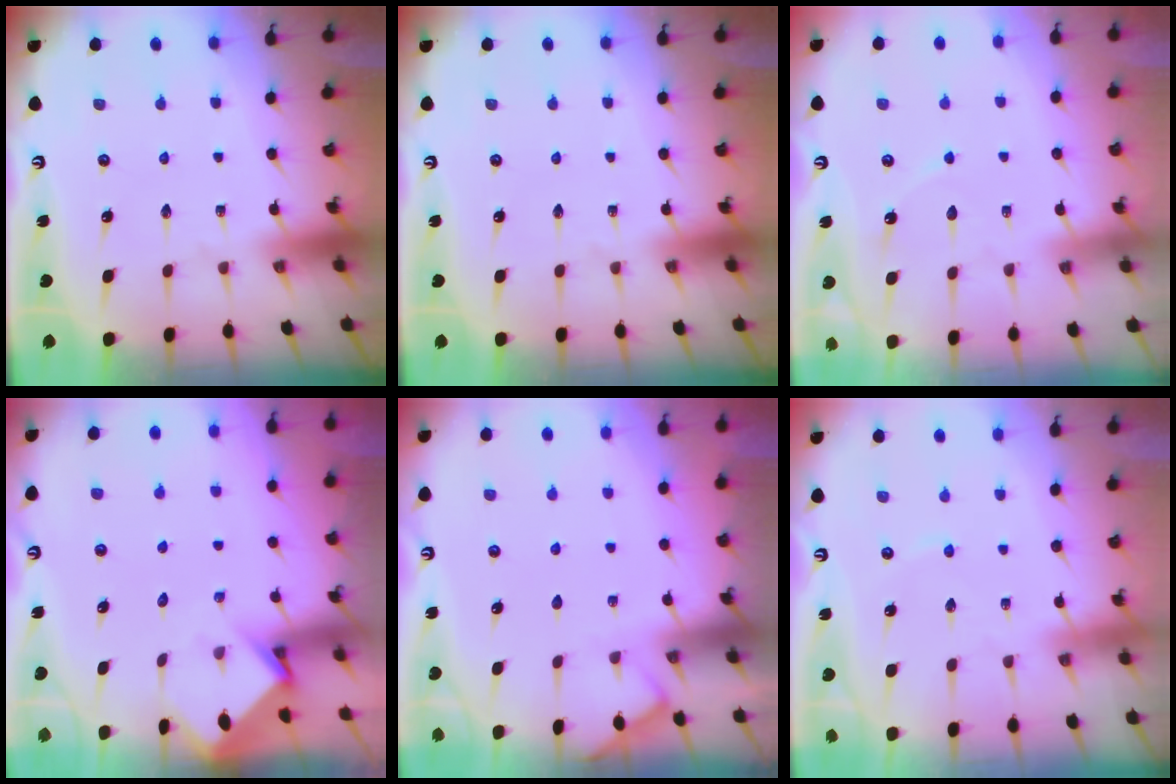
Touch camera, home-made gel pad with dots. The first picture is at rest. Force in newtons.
{"total": 0.0}
{"total": 4.0, "press": 3.9, "slide": 0.4}
{"total": 3.6, "press": 3.5, "slide": 0.3}
{"total": 2.5, "press": 2.4, "slide": 0.4}
{"total": 1.7, "press": 1.7, "slide": 0.3}